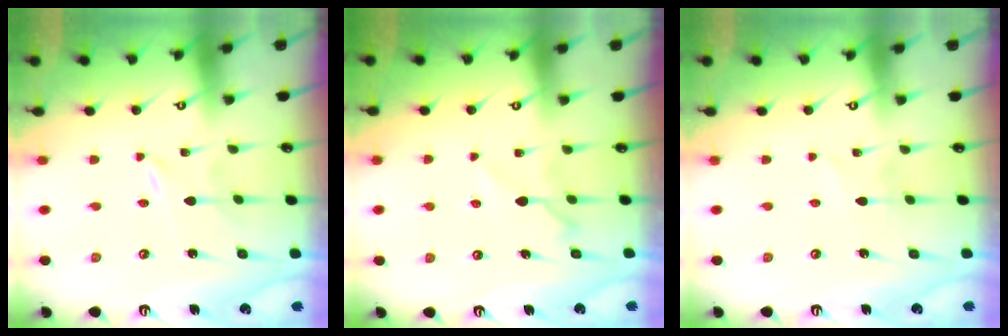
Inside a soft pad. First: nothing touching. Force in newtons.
{"total": 6.8, "press": 6.8, "slide": 0.9}
{"total": 1.8, "press": 1.8, "slide": 0.2}